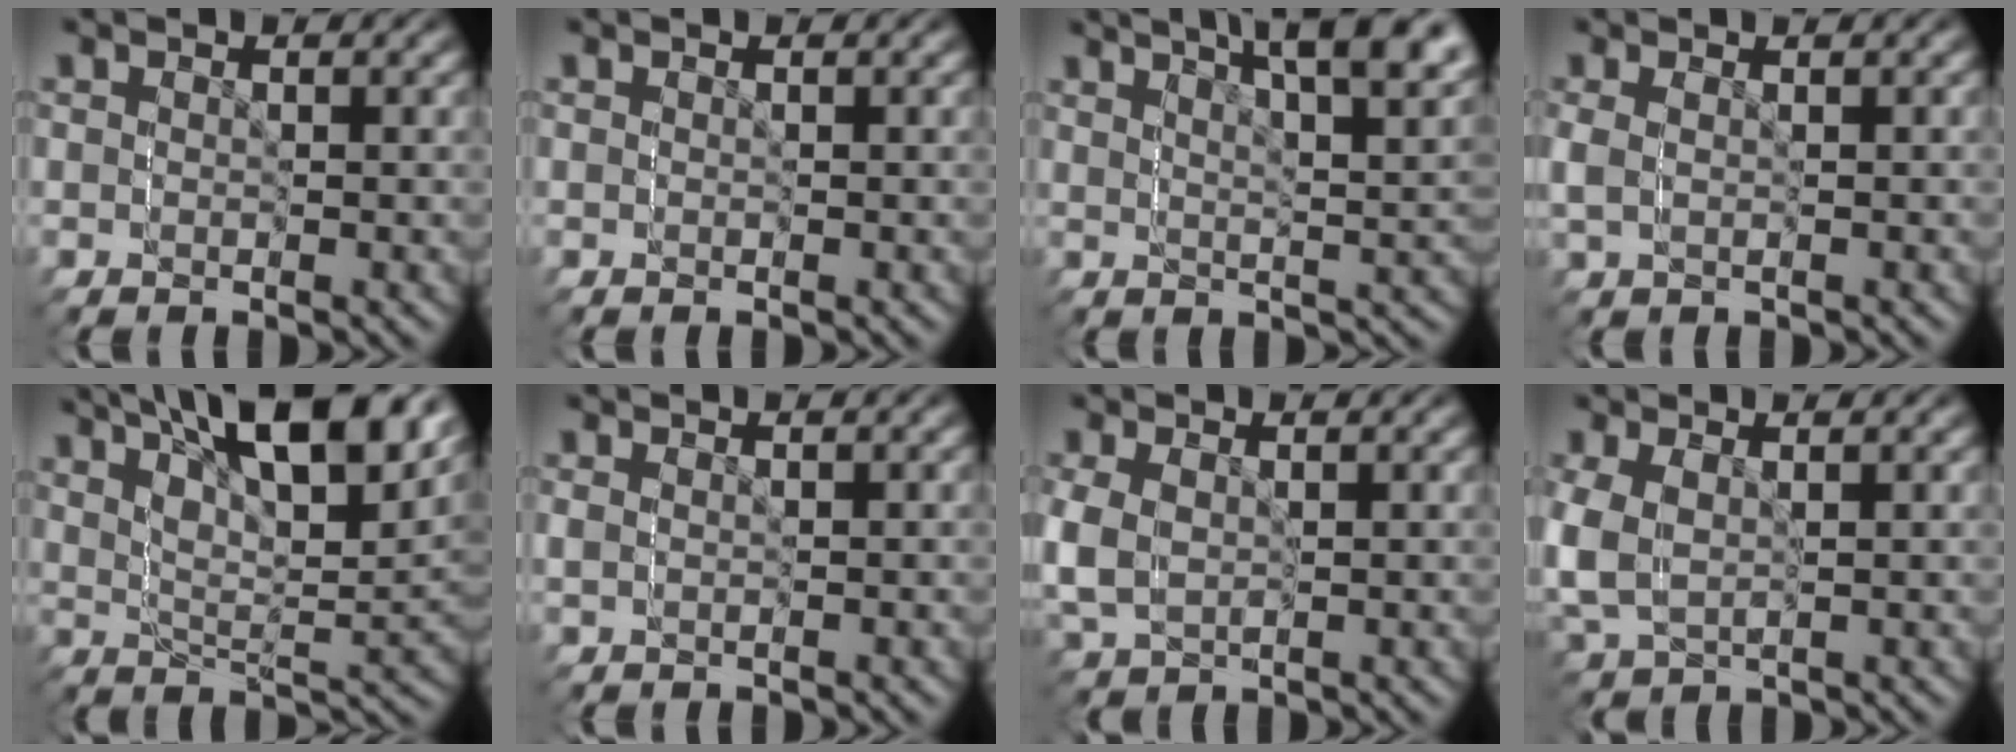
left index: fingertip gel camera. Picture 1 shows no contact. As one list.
[{"total": 0.0}, {"total": 5.3, "force": [4.2, 0.0, 3.2], "torque": [-0.040, 0.033, 0.052]}, {"total": 1.2, "force": [-0.8, -0.7, -0.6], "torque": [-0.001, 0.004, -0.008]}, {"total": 10.8, "force": [8.4, 3.1, 5.9], "torque": [-0.114, 0.057, 0.101]}, {"total": 1.0, "force": [-0.4, -0.9, 0.0], "torque": [-0.003, 0.008, -0.006]}, {"total": 2.8, "force": [-0.2, 2.7, 0.7], "torque": [-0.037, -0.010, 0.003]}, {"total": 4.1, "force": [-0.3, 3.8, 1.6], "torque": [-0.059, -0.013, 0.003]}]